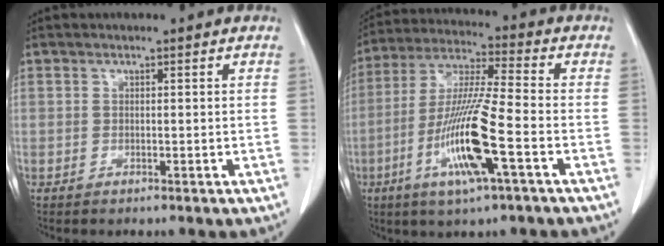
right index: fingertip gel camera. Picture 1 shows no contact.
{"total": 14.1, "force": [-5.0, 0.4, 13.2], "torque": [-0.269, -0.014, -0.096]}